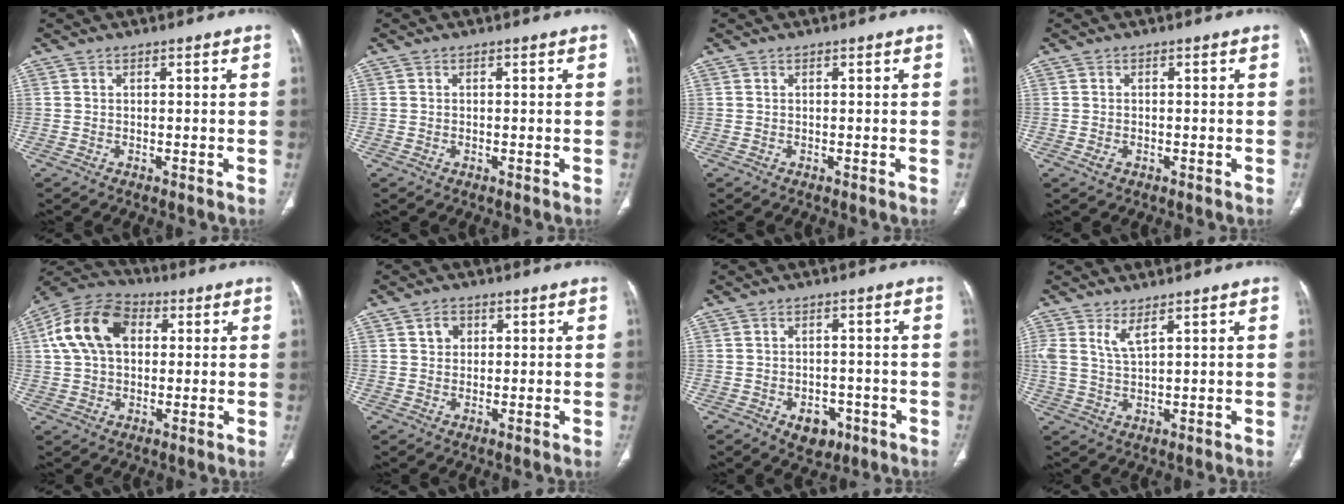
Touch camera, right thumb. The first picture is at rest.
{"total": 0.0}
{"total": 0.0}
{"total": 1.4, "force": [-0.5, 1.0, 0.9], "torque": [-0.019, 0.006, -0.006]}
{"total": 14.7, "force": [3.4, 10.0, 10.2], "torque": [-0.180, 0.023, 0.052]}
{"total": 2.9, "force": [1.1, 2.4, 1.3], "torque": [-0.009, -0.002, 0.017]}
{"total": 5.4, "force": [-2.4, 3.8, 2.9], "torque": [-0.017, 0.013, -0.025]}
{"total": 4.1, "force": [2.4, 1.0, 3.1], "torque": [-0.071, -0.015, 0.058]}